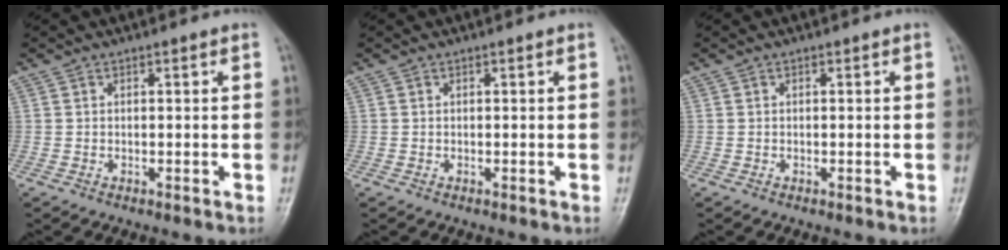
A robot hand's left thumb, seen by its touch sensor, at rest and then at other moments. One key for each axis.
{"total": 0.0}
{"total": 0.0}